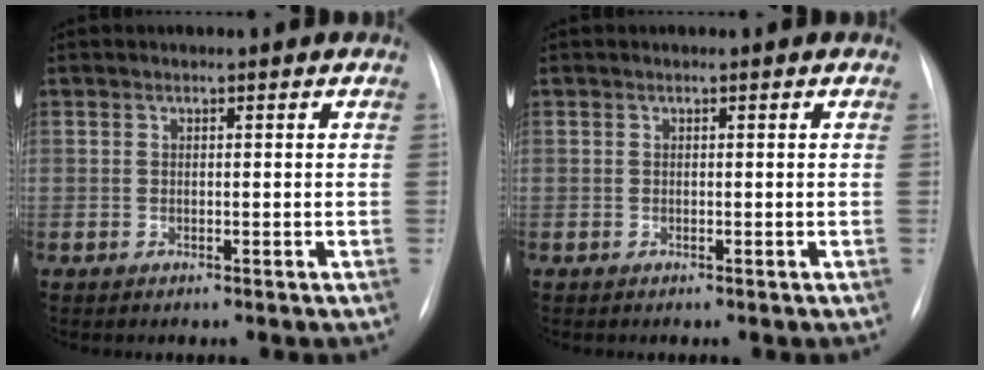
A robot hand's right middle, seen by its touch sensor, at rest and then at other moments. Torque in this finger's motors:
{"motor_torque": [-0.11, 0.00, -0.01, 0.00]}